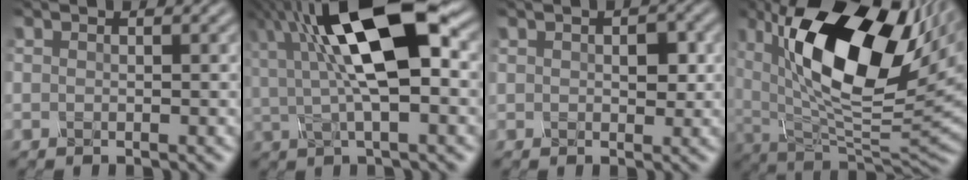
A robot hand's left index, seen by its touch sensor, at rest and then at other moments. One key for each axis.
{"total": 12.5, "fx": 3.2, "fy": 4.4, "fz": 11.2, "tx": -0.189, "ty": 0.018, "tz": 0.046}
{"total": 2.1, "fx": 0.4, "fy": 1.3, "fz": 1.6, "tx": -0.025, "ty": 0.001, "tz": 0.009}
{"total": 16.8, "fx": 5.7, "fy": 7.6, "fz": 13.9, "tx": -0.234, "ty": 0.003, "tz": 0.090}